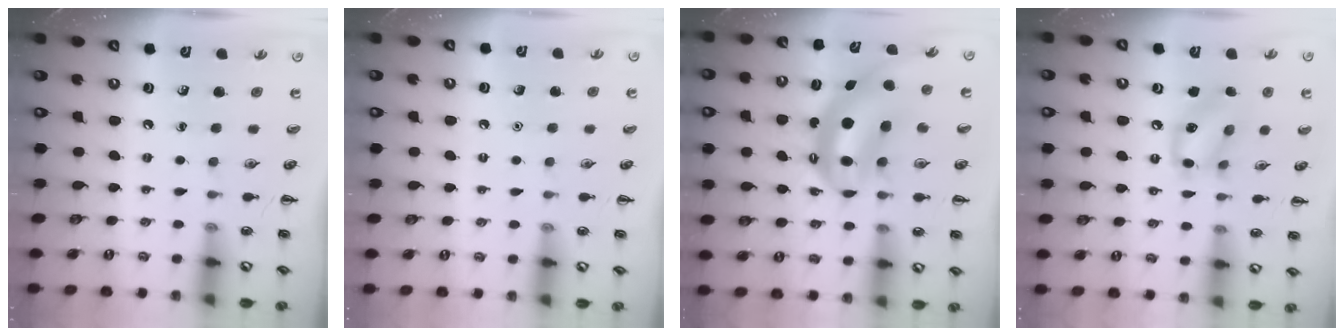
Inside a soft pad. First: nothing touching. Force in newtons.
{"total": 1.6, "press": 1.6, "slide": 0.1}
{"total": 8.0, "press": 7.7, "slide": 1.9}
{"total": 11.9, "press": 11.9, "slide": 0.5}